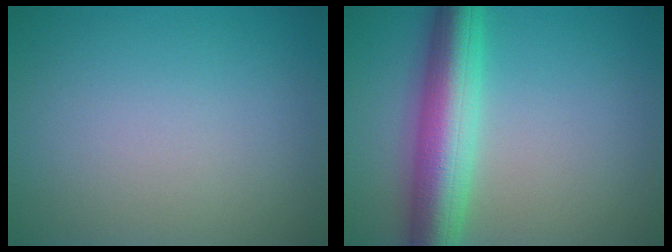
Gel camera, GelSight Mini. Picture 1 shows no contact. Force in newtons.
{"total": 7.8, "press": 7.8, "slide": 0.3}